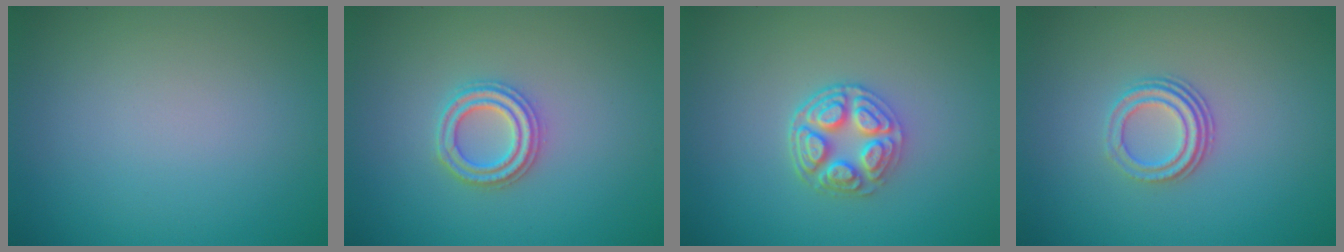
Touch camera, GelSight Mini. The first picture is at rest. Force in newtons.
{"total": 2.7, "press": 2.6, "slide": 0.7}
{"total": 4.1, "press": 3.4, "slide": 2.3}
{"total": 2.9, "press": 2.0, "slide": 2.0}